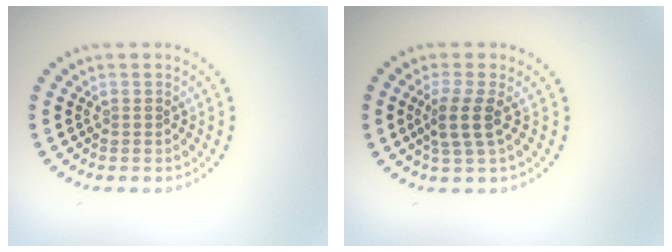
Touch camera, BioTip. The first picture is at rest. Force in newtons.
{"total": 2.8, "press": 2.2, "slide": 1.6}